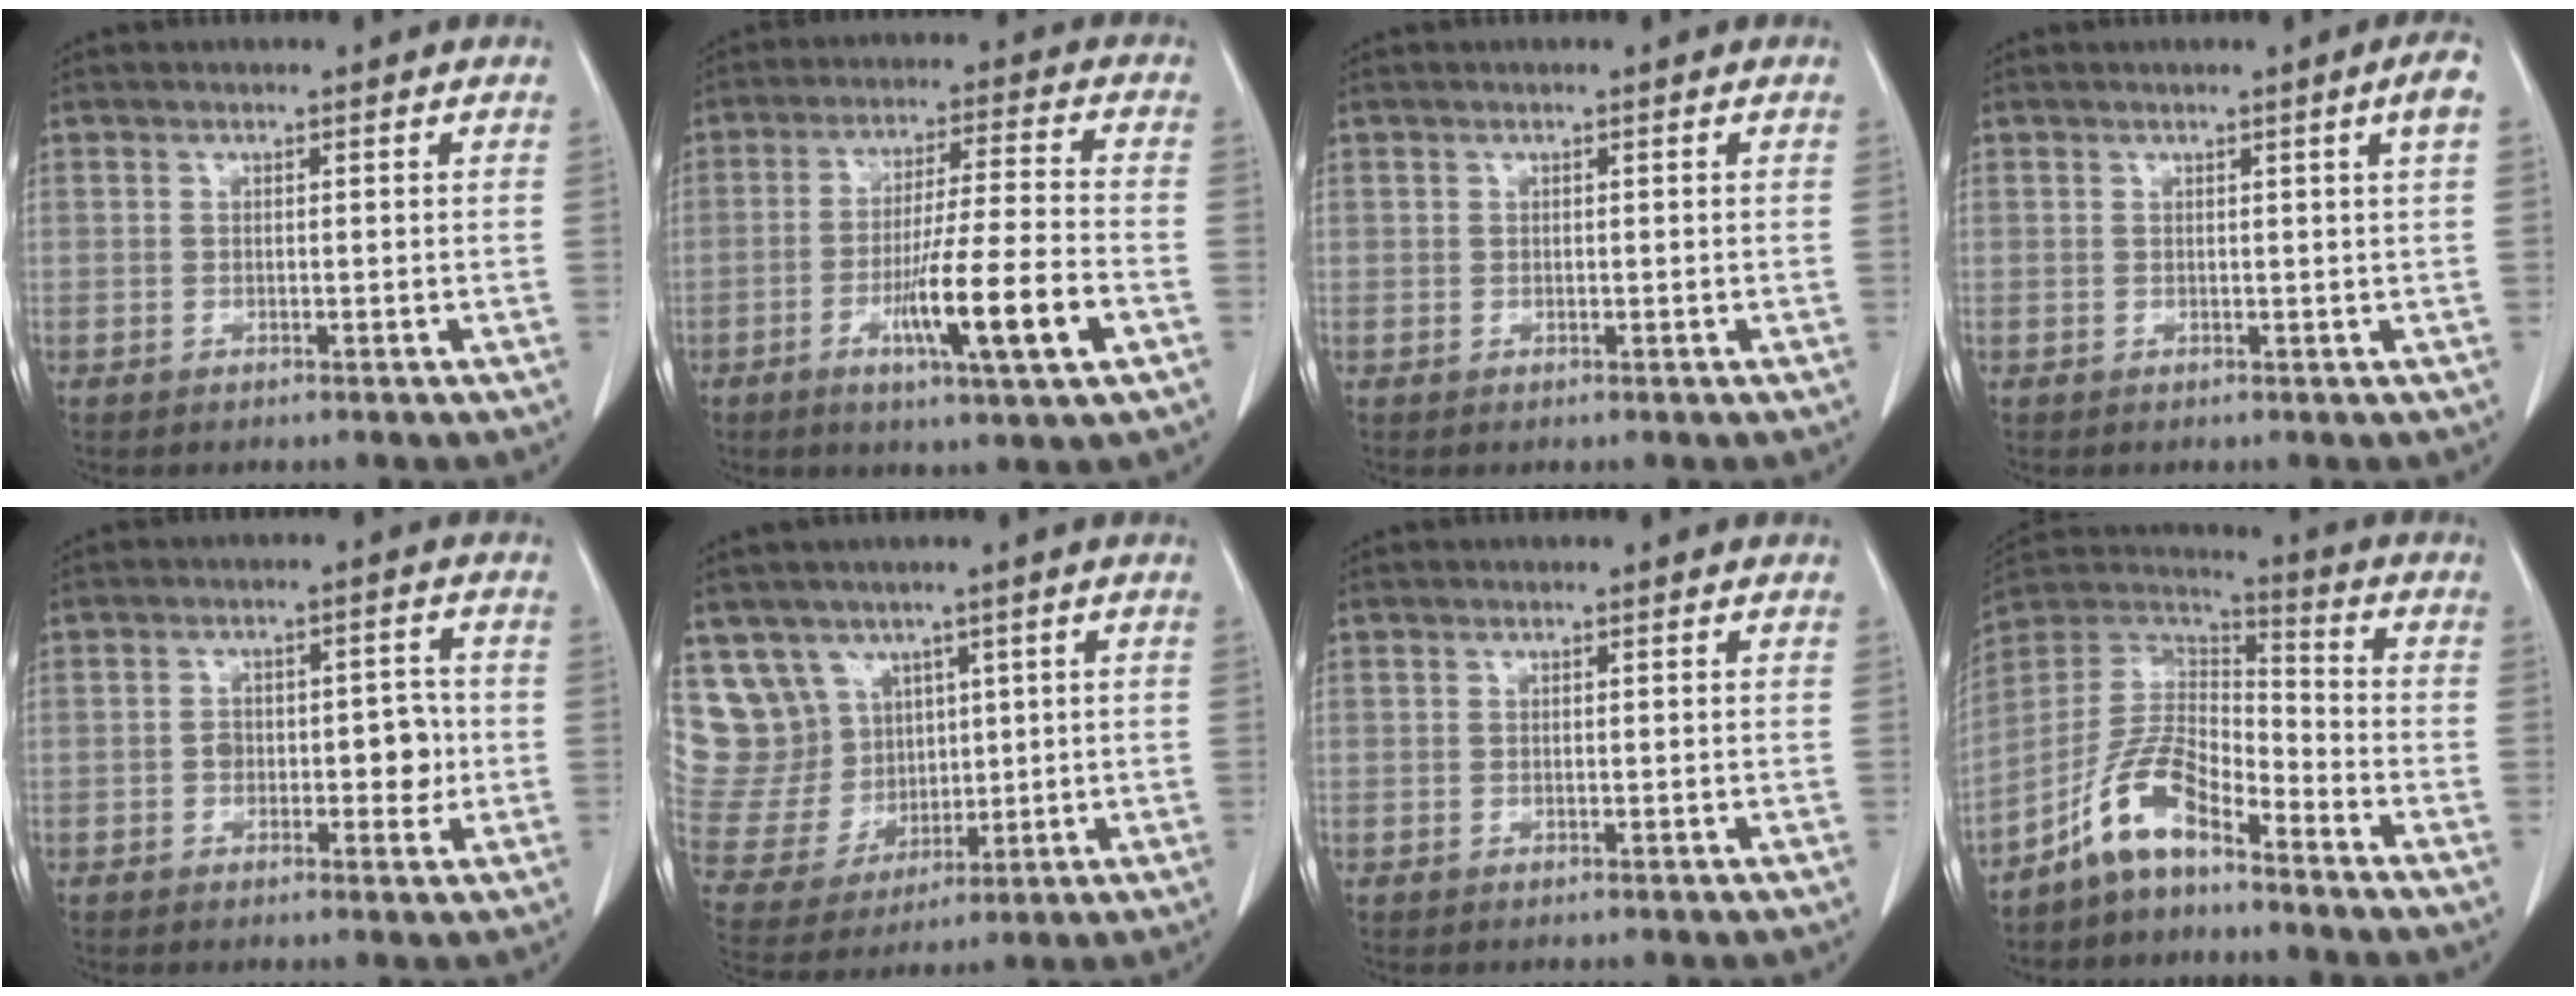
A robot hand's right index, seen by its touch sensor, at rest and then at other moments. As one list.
[{"total": 12.6, "force": [-4.6, -0.2, 11.7], "torque": [-0.201, -0.013, -0.076]}, {"total": 0.0}, {"total": 2.2, "force": [0.7, -0.7, 2.0], "torque": [-0.029, -0.002, 0.013]}, {"total": 5.5, "force": [-0.9, 3.1, 4.5], "torque": [-0.058, 0.020, -0.007]}, {"total": 10.8, "force": [6.1, 8.8, 1.2], "torque": [-0.046, 0.048, 0.145]}, {"total": 0.0}, {"total": 9.6, "force": [-6.8, 3.5, 5.9], "torque": [-0.134, 0.025, -0.132]}]